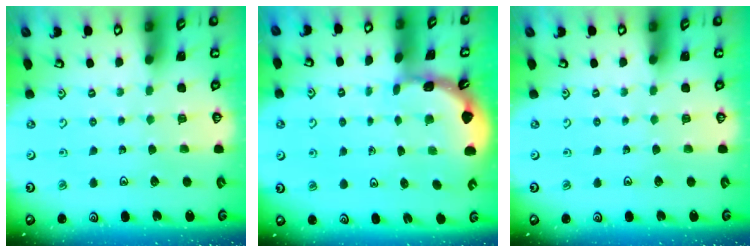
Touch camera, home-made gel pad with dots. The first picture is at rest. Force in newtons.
{"total": 1.8, "press": 1.8, "slide": 0.2}
{"total": 0.0}